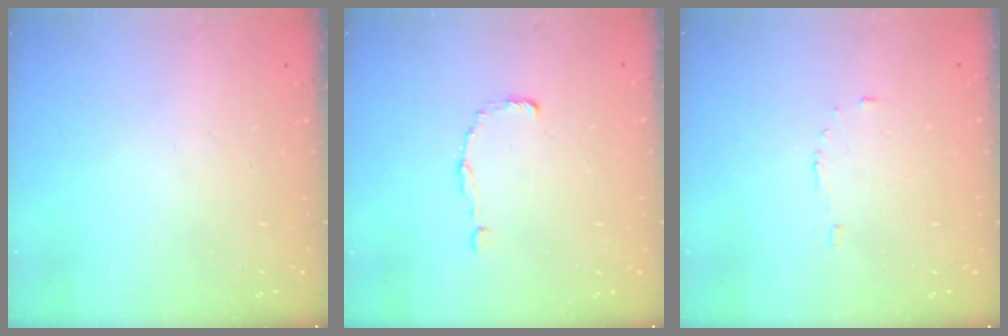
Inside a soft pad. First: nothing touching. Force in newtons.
{"total": 0.0}
{"total": 3.8, "press": 3.8, "slide": 0.2}